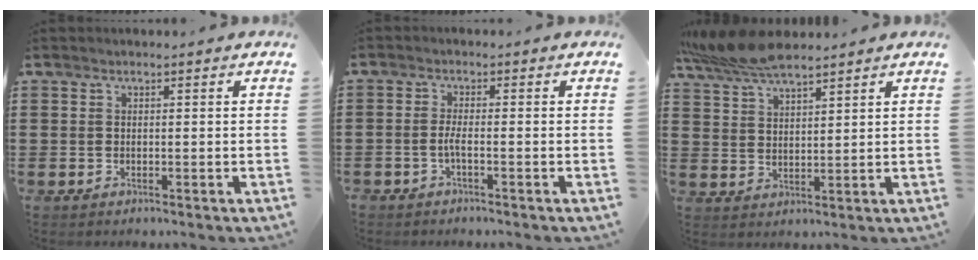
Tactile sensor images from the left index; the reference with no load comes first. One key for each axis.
{"total": 1.8, "fx": -1.0, "fy": 0.2, "fz": 1.5, "tx": -0.043, "ty": -0.005, "tz": -0.023}
{"total": 7.3, "fx": 6.5, "fy": 1.4, "fz": 3.0, "tx": -0.078, "ty": -0.009, "tz": 0.122}